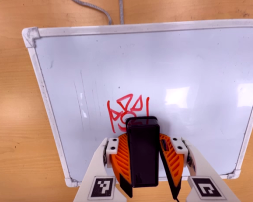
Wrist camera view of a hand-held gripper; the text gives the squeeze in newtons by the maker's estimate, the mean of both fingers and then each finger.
{"total": 12.7, "left": 14.2, "right": 11.1}